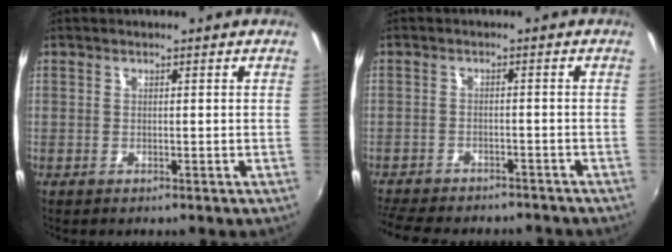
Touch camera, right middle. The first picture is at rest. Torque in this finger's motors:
{"motor_torque": [1.05, -1.09, 0.21, 0.09]}